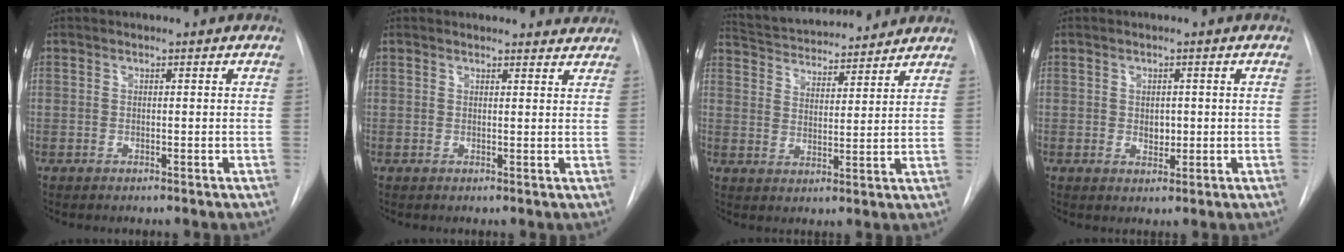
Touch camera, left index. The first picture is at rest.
{"total": 6.7, "force": [6.5, 1.5, 0.6], "torque": [0.010, 0.003, 0.055]}
{"total": 16.3, "force": [15.2, 3.1, 5.0], "torque": [-0.085, 0.025, 0.232]}
{"total": 1.8, "force": [0.2, 1.3, 1.3], "torque": [-0.019, -0.003, 0.008]}